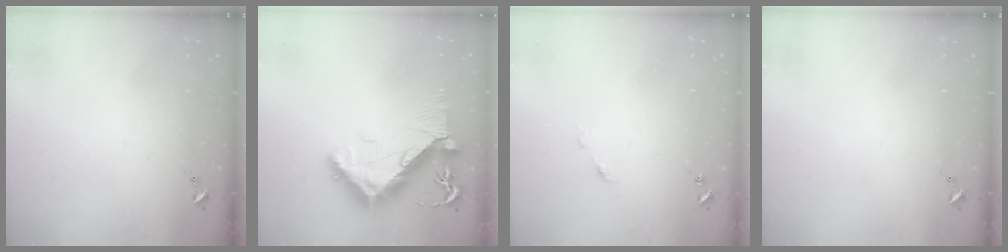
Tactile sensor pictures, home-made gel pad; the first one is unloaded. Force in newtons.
{"total": 11.4, "press": 11.4, "slide": 1.2}
{"total": 4.6, "press": 4.6, "slide": 0.4}
{"total": 0.0}